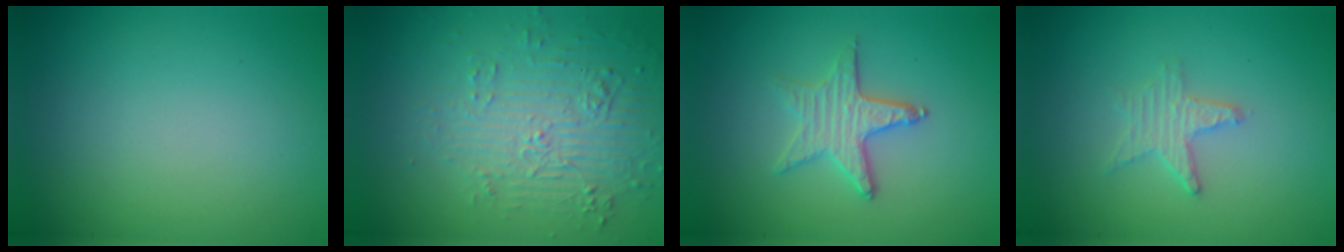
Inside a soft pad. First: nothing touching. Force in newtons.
{"total": 4.6, "press": 3.2, "slide": 3.2}
{"total": 2.8, "press": 2.5, "slide": 1.3}
{"total": 2.1, "press": 2.0, "slide": 0.4}